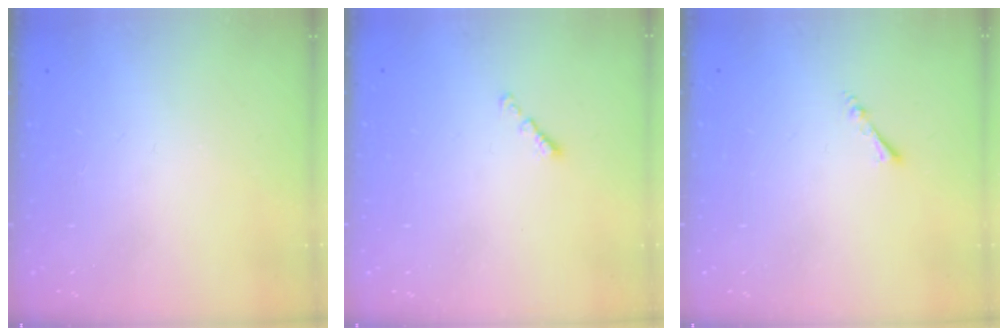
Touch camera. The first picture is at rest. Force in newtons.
{"total": 0.8, "press": 0.7, "slide": 0.4}
{"total": 1.9, "press": 1.9, "slide": 0.4}